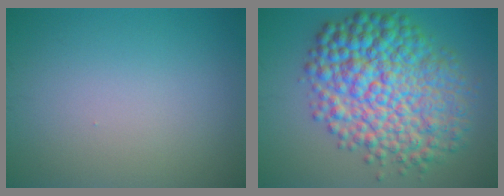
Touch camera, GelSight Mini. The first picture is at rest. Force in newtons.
{"total": 11.0, "press": 11.0, "slide": 0.1}